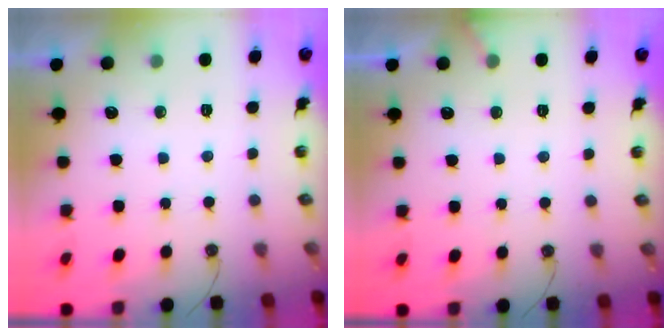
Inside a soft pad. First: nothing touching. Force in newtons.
{"total": 2.9, "press": 2.9, "slide": 0.2}